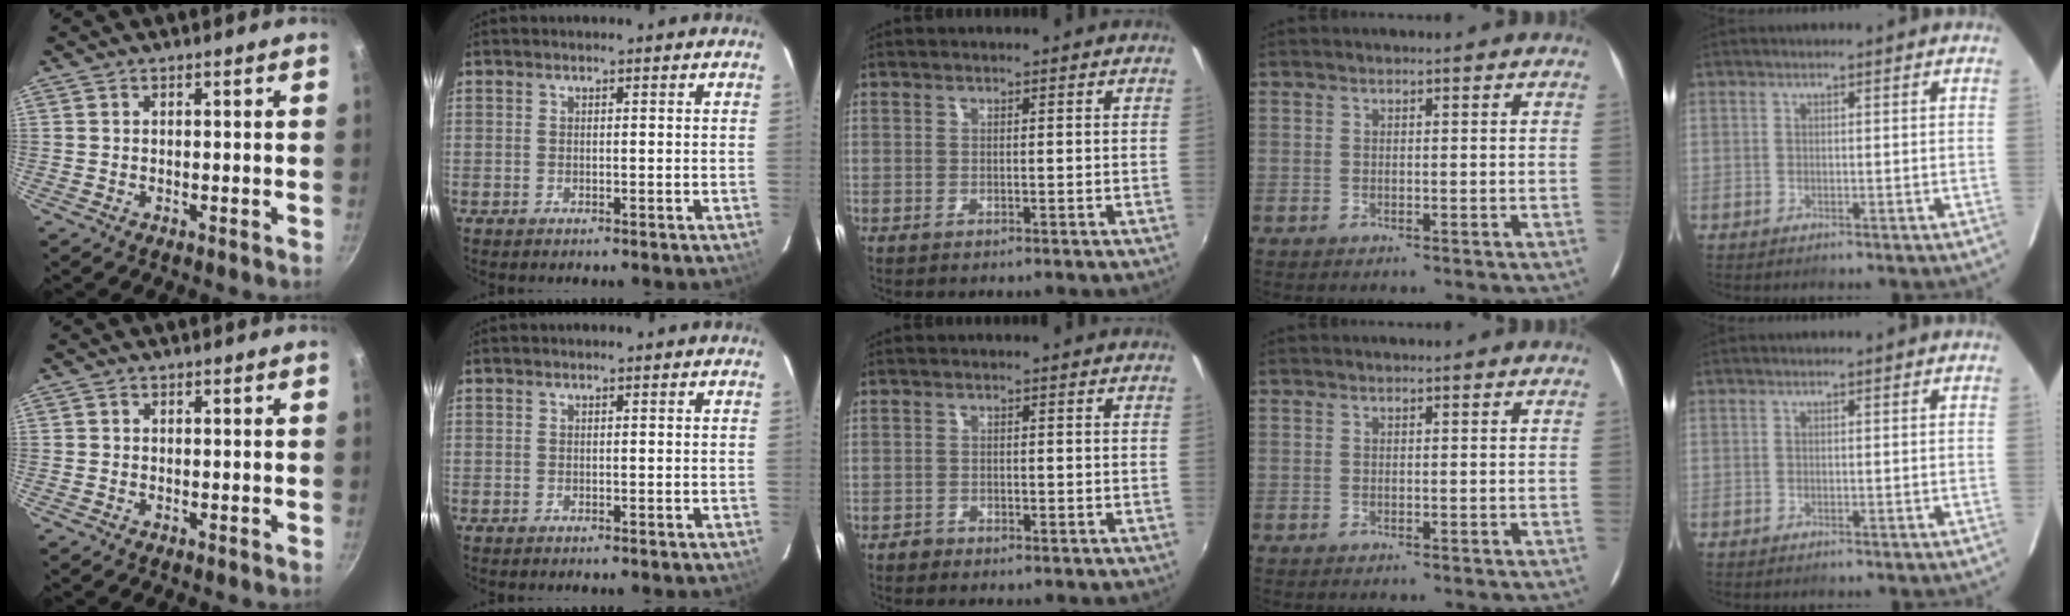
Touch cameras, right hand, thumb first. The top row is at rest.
{"middle": {"total": 0.9, "force": [-0.8, 0.4, 0.0], "torque": [-0.001, -0.002, -0.017]}}